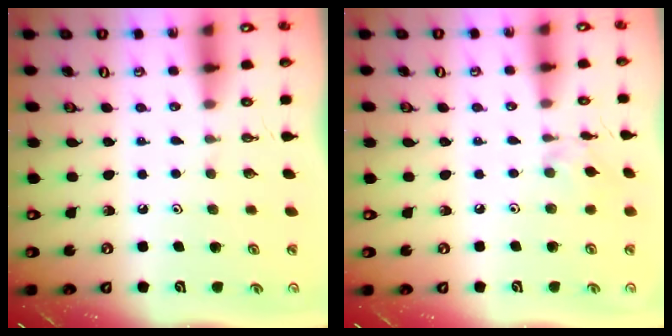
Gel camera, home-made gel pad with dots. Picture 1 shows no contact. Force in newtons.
{"total": 3.2, "press": 3.1, "slide": 0.5}